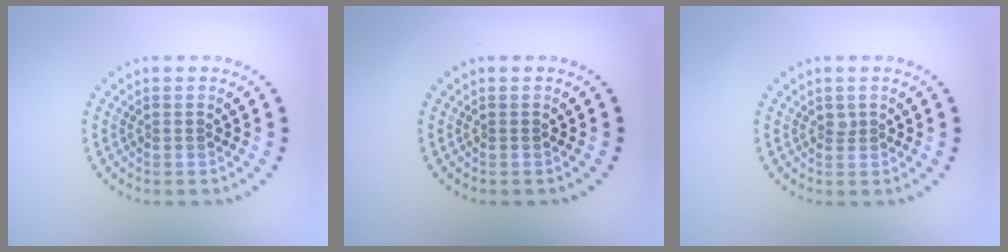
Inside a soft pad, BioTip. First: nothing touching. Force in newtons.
{"total": 0.0}
{"total": 0.8, "press": 0.5, "slide": 0.5}